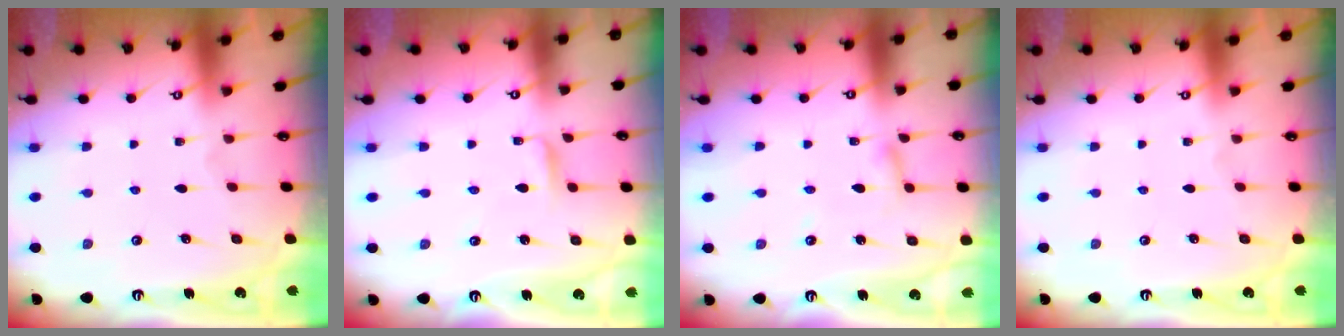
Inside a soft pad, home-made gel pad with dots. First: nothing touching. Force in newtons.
{"total": 3.0, "press": 3.0, "slide": 0.3}
{"total": 2.4, "press": 2.4, "slide": 0.1}
{"total": 0.0}